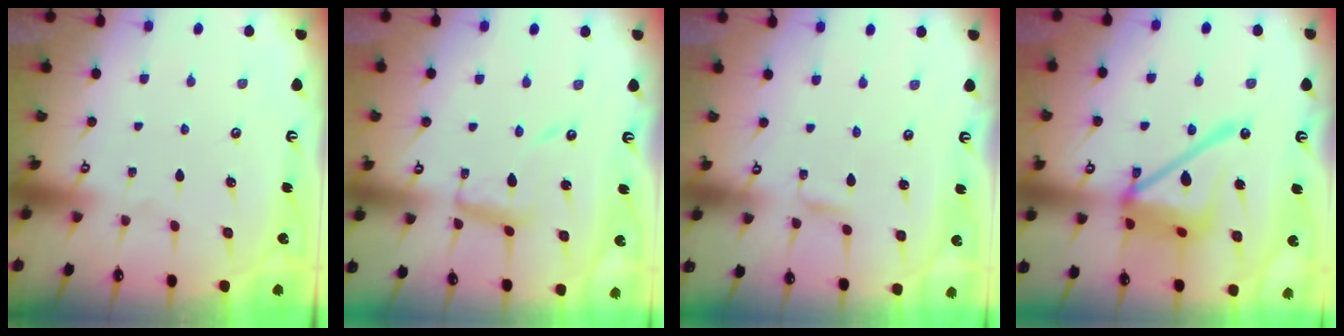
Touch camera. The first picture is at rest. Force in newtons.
{"total": 11.3, "press": 11.2, "slide": 1.0}
{"total": 1.8, "press": 1.8, "slide": 0.2}
{"total": 18.7, "press": 18.6, "slide": 1.9}